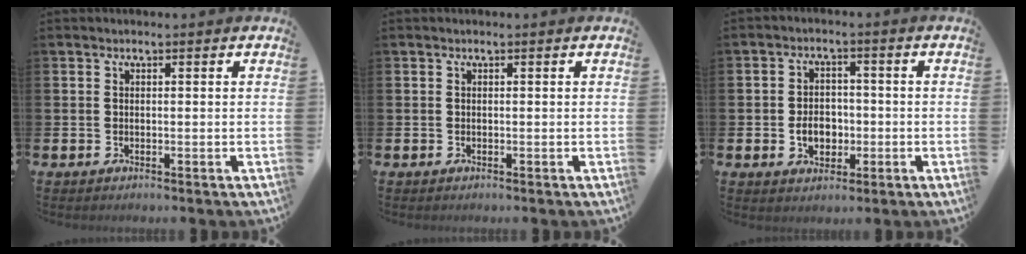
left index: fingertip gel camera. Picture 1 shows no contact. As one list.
[{"total": 0.0}, {"total": 4.3, "force": [-0.9, 3.3, 2.6], "torque": [-0.034, -0.001, -0.024]}]